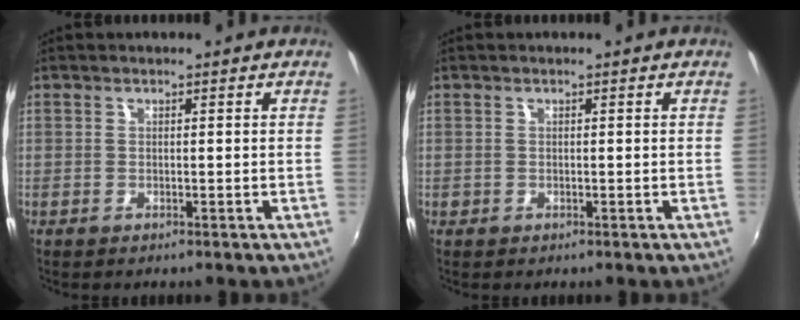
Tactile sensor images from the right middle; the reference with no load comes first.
{"total": 0.6, "force": [-0.3, 0.5, 0.1], "torque": [0.000, -0.003, -0.006]}